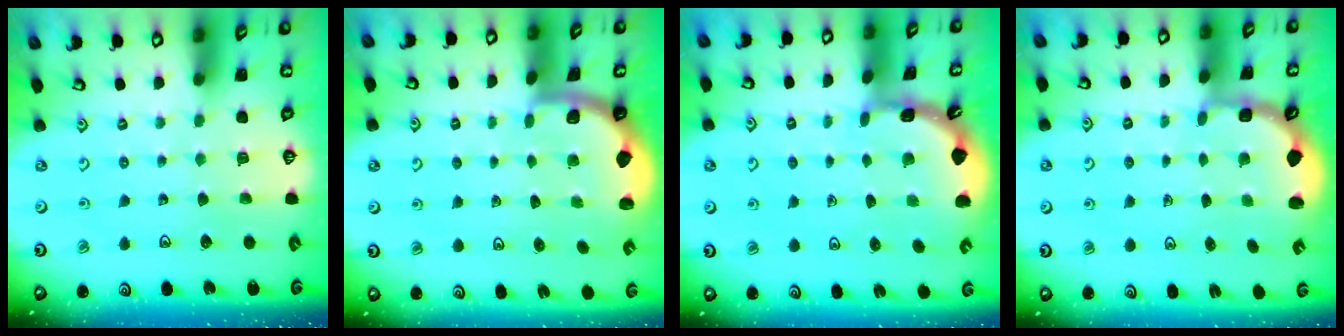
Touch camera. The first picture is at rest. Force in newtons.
{"total": 1.9, "press": 1.8, "slide": 0.6}
{"total": 1.6, "press": 1.6, "slide": 0.1}
{"total": 2.6, "press": 1.9, "slide": 1.8}